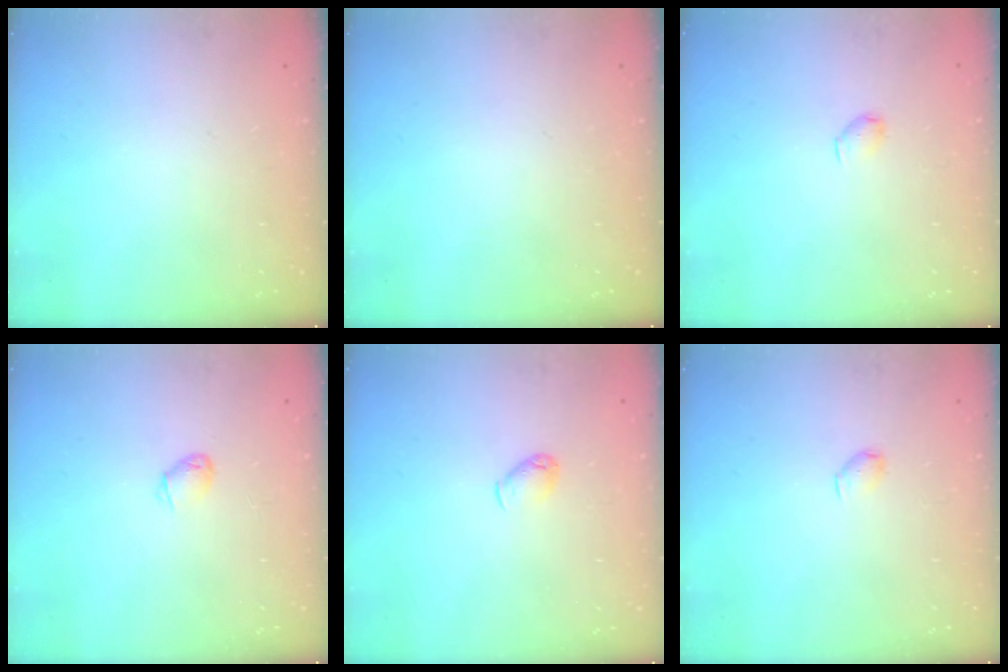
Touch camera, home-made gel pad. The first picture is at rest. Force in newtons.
{"total": 0.0}
{"total": 2.9, "press": 2.9, "slide": 0.5}
{"total": 2.3, "press": 2.3, "slide": 0.5}
{"total": 4.1, "press": 4.0, "slide": 0.9}
{"total": 2.9, "press": 2.9, "slide": 0.5}